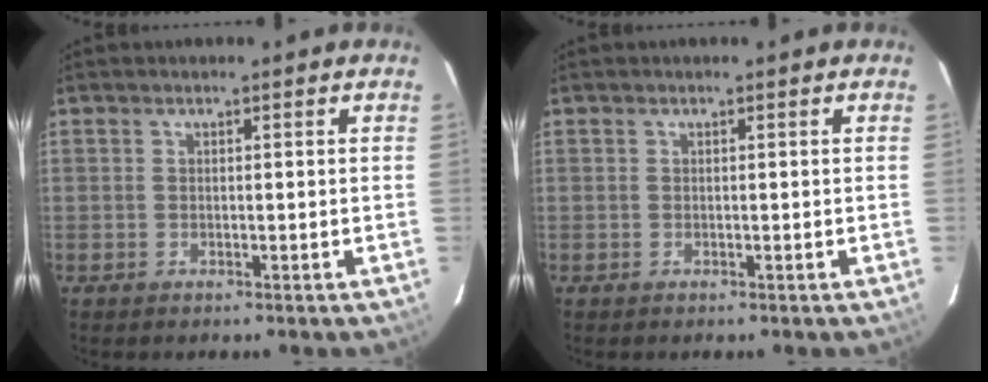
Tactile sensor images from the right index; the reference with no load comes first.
{"total": 0.0}